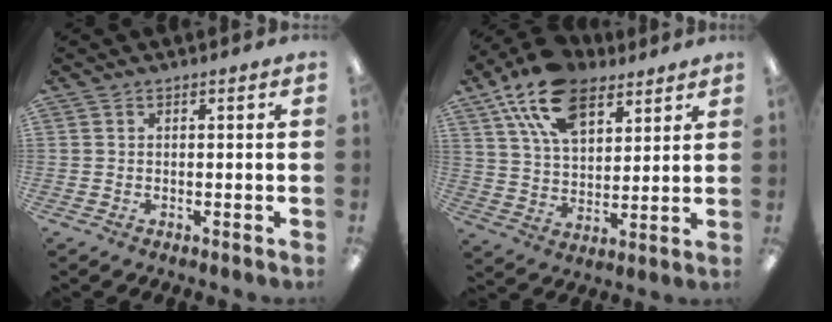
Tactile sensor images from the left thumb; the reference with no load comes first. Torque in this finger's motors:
{"motor_torque": [0.29, 0.43, 1.58, -1.19, 0.40]}